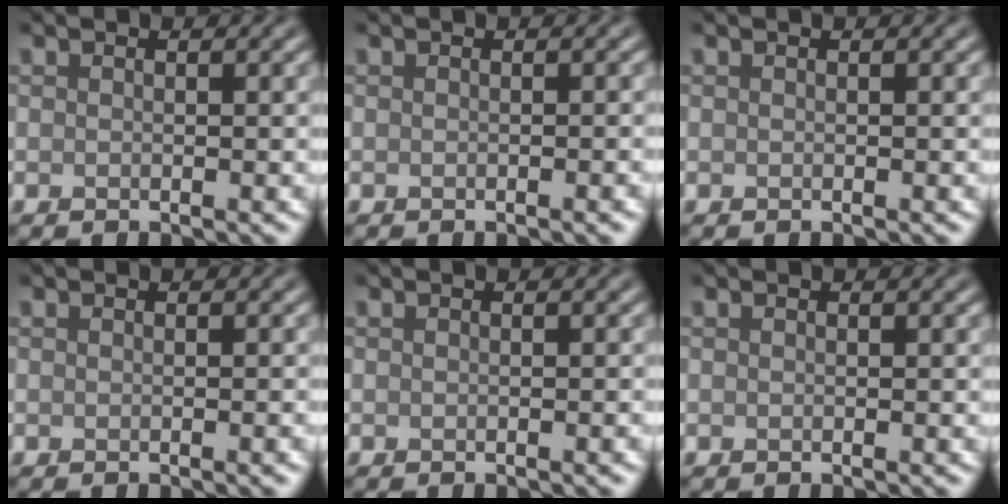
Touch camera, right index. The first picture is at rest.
{"total": 0.9, "force": [-0.3, 0.2, 0.8], "torque": [-0.005, 0.003, -0.006]}
{"total": 0.0}
{"total": 0.9, "force": [-0.3, 0.2, 0.9], "torque": [-0.006, 0.002, -0.004]}
{"total": 0.6, "force": [-0.3, 0.1, 0.5], "torque": [-0.004, 0.003, -0.004]}
{"total": 0.0}